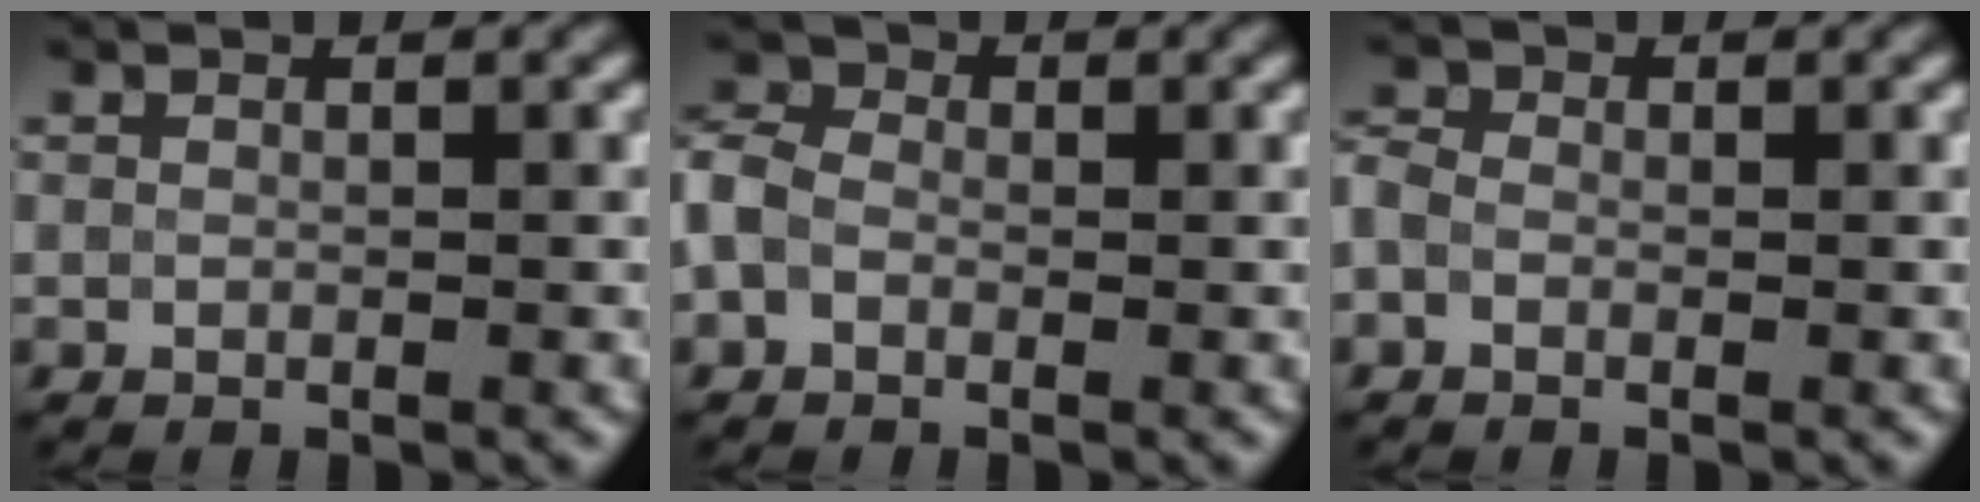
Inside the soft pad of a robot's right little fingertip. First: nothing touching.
{"total": 2.5, "force": [-0.7, 1.9, 1.4], "torque": [-0.027, 0.009, -0.028]}
{"total": 1.2, "force": [-0.6, 0.9, 0.6], "torque": [-0.006, 0.005, -0.021]}